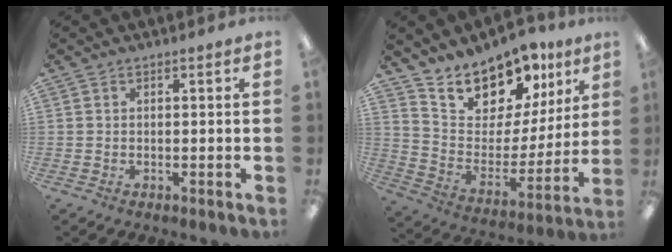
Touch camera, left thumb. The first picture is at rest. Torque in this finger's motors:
{"motor_torque": [0.33, 0.50, 1.38, -1.38, 0.10]}